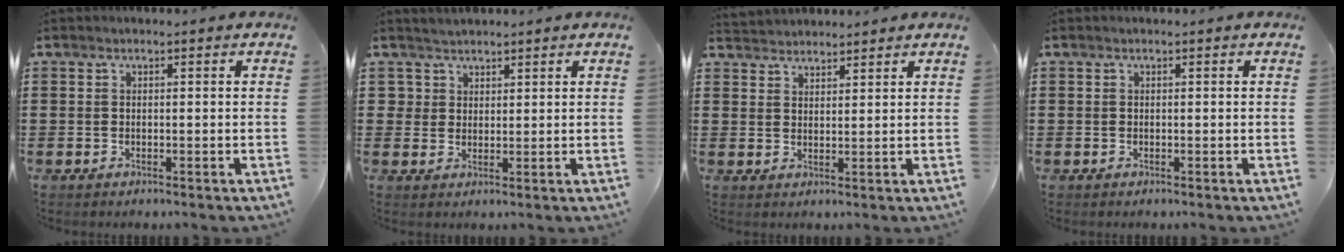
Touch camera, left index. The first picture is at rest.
{"total": 2.7, "force": [2.0, 1.8, -0.3], "torque": [-0.006, 0.007, 0.040]}
{"total": 2.5, "force": [2.4, 0.3, -0.5], "torque": [0.002, -0.004, 0.048]}
{"total": 0.0}